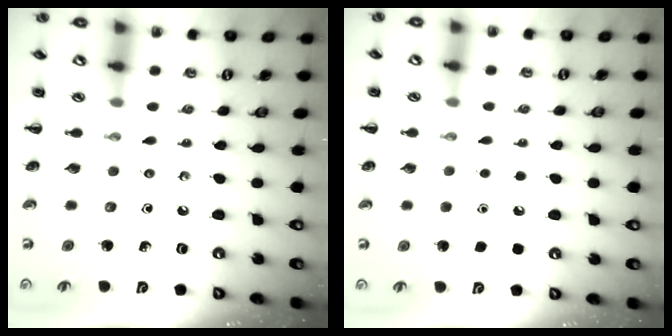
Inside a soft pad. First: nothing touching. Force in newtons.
{"total": 1.8, "press": 1.8, "slide": 0.1}